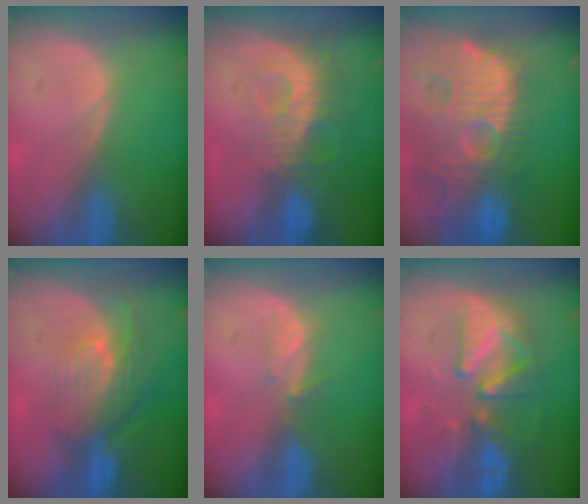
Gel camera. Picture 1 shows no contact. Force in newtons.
{"total": 9.2, "press": 8.1, "slide": 4.5}
{"total": 14.4, "press": 12.6, "slide": 7.1}
{"total": 7.9, "press": 7.1, "slide": 3.6}
{"total": 1.9, "press": 1.8, "slide": 0.7}
{"total": 8.6, "press": 8.1, "slide": 2.7}